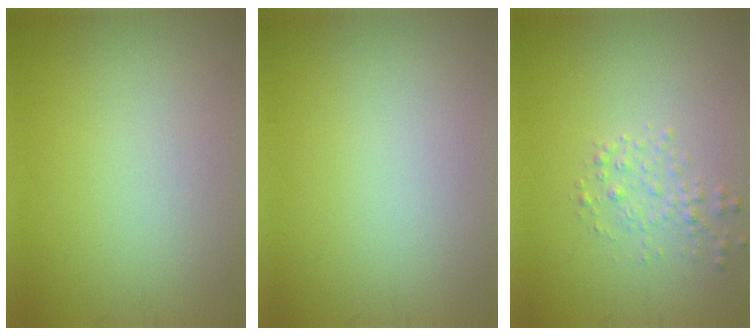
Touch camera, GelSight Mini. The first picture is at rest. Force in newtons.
{"total": 0.0}
{"total": 1.6, "press": 1.6, "slide": 0.0}